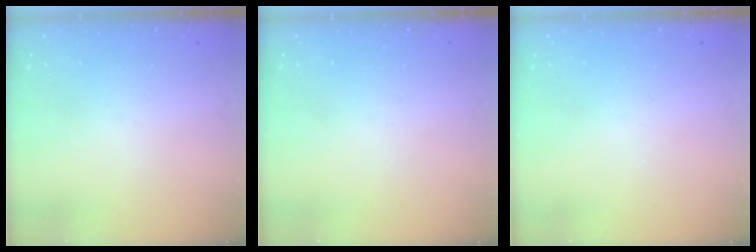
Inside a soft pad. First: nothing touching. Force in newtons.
{"total": 0.0}
{"total": 0.0}